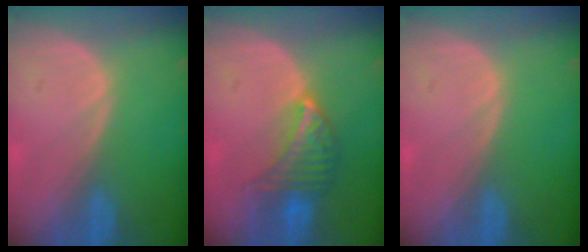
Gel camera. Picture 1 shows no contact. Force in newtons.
{"total": 6.9, "press": 6.2, "slide": 2.8}
{"total": 0.0}